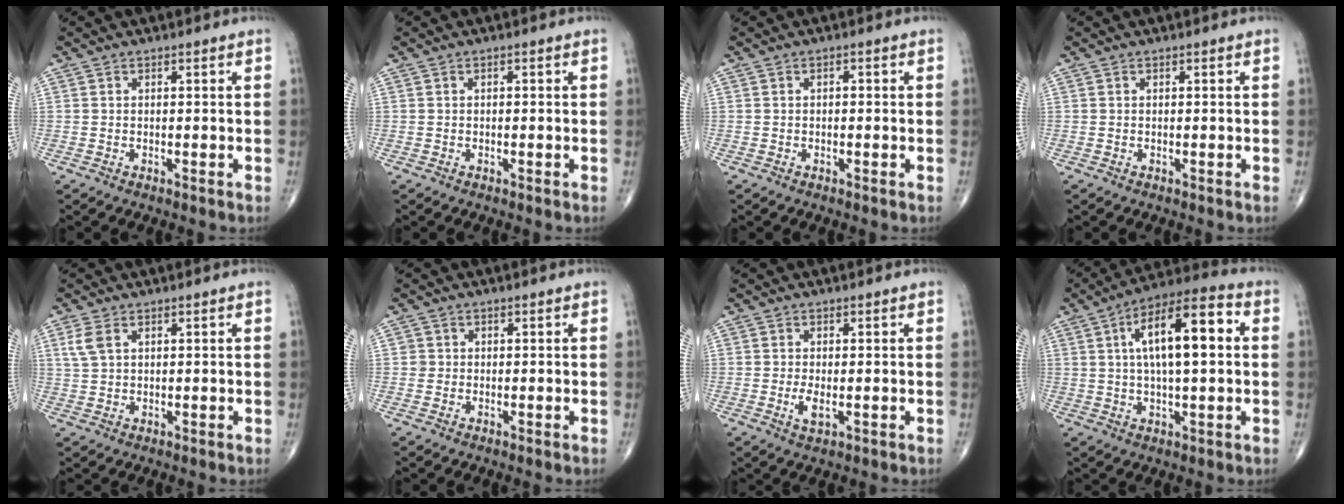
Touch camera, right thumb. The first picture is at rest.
{"total": 0.0}
{"total": 0.6, "force": [-0.1, 0.4, 0.5], "torque": [-0.003, 0.001, -0.004]}
{"total": 0.0}
{"total": 3.5, "force": [1.5, 2.0, 2.4], "torque": [-0.056, 0.005, 0.038]}
{"total": 1.2, "force": [0.0, 1.2, 0.0], "torque": [0.009, 0.004, -0.002]}
{"total": 2.8, "force": [-0.5, 1.2, 2.5], "torque": [-0.054, -0.007, -0.008]}
{"total": 15.6, "force": [2.8, 5.5, 14.3], "torque": [-0.227, 0.025, 0.037]}